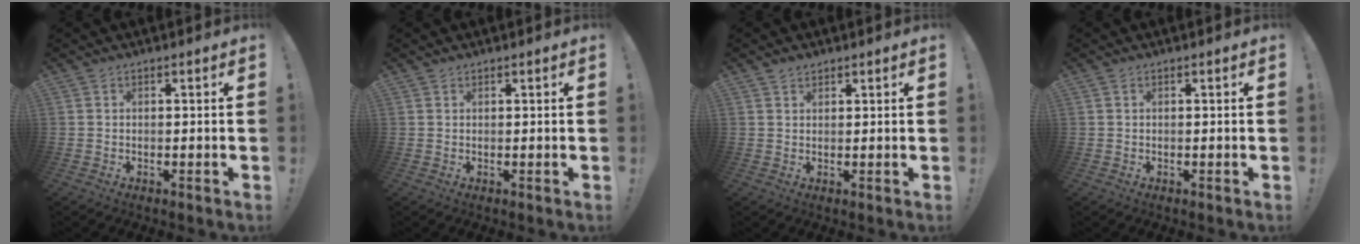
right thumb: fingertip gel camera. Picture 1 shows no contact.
{"total": 0.7, "force": [0.6, 0.3, 0.0], "torque": [0.003, -0.002, 0.013]}
{"total": 1.7, "force": [1.4, 0.9, 0.3], "torque": [-0.006, -0.006, 0.027]}
{"total": 0.0}